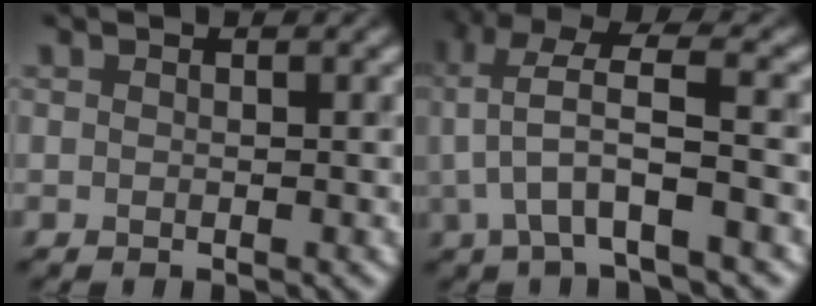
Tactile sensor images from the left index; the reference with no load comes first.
{"total": 6.4, "force": [-0.6, 1.8, 6.1], "torque": [-0.117, 0.019, -0.014]}